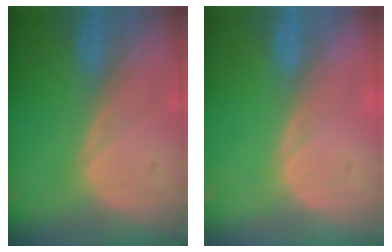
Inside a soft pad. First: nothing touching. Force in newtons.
{"total": 0.0}